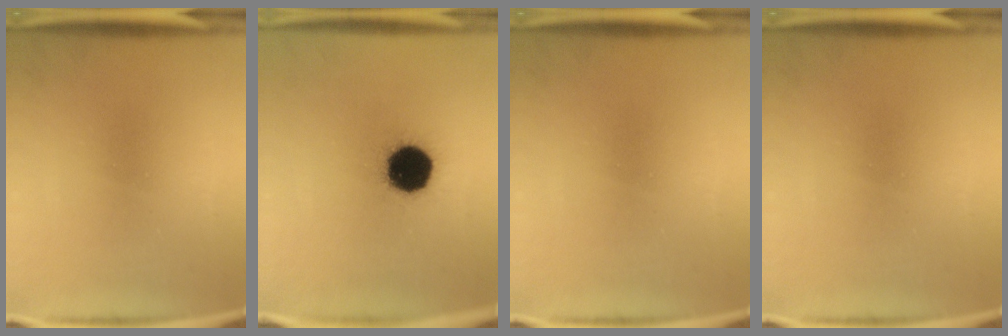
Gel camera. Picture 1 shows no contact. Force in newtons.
{"total": 17.2}
{"total": 0.0}
{"total": 0.0}